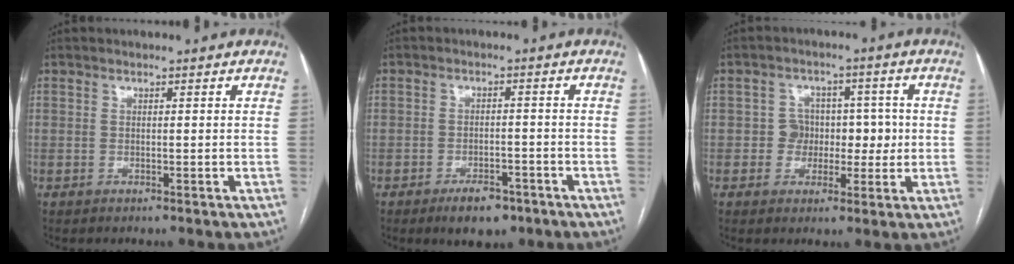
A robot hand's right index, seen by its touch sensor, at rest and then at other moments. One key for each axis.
{"total": 5.3, "fx": -3.6, "fy": 2.6, "fz": 3.0, "tx": -0.044, "ty": 0.003, "tz": -0.050}
{"total": 5.5, "fx": -0.3, "fy": 5.2, "fz": 1.8, "tx": -0.006, "ty": 0.025, "tz": -0.002}